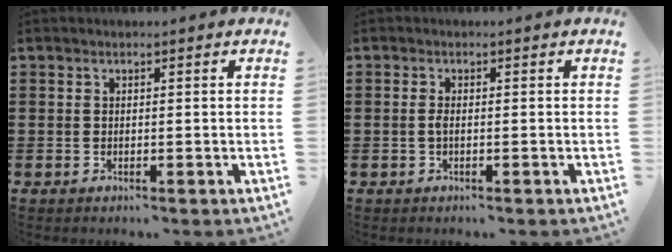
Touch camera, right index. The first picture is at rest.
{"total": 1.2, "force": [-0.3, 0.3, 1.2], "torque": [-0.030, -0.003, -0.008]}